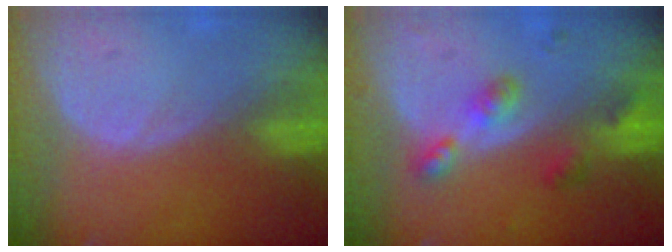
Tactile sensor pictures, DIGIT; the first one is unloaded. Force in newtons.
{"total": 5.1, "press": 5.1, "slide": 0.4}